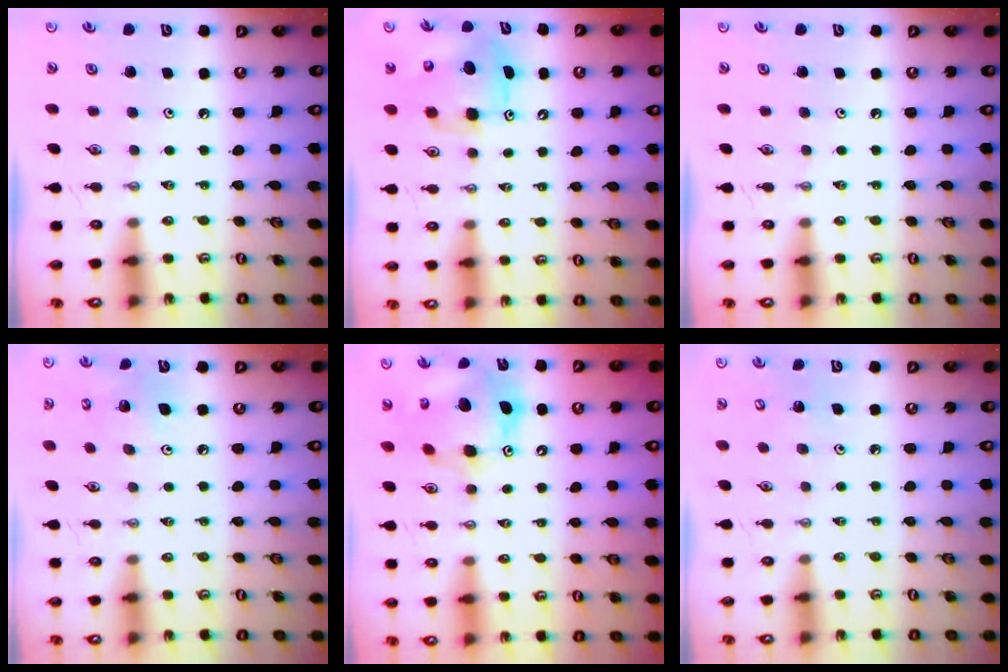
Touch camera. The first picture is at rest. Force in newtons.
{"total": 7.8, "press": 7.7, "slide": 0.7}
{"total": 0.0}
{"total": 7.9, "press": 7.8, "slide": 1.5}
{"total": 15.4, "press": 15.4, "slide": 1.6}
{"total": 4.4, "press": 4.3, "slide": 0.4}